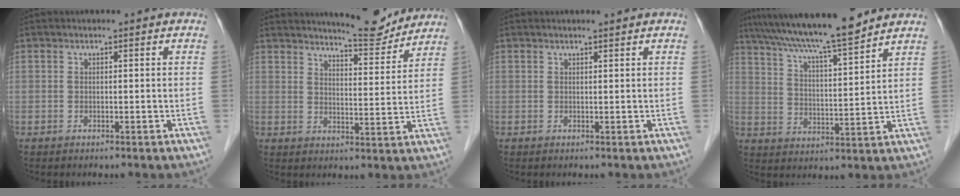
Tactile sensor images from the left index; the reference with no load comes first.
{"total": 8.7, "force": [8.4, 1.1, 2.0], "torque": [-0.034, -0.012, 0.114]}
{"total": 0.8, "force": [0.8, -0.1, 0.3], "torque": [-0.009, 0.002, 0.015]}
{"total": 14.5, "force": [12.6, 0.0, 7.1], "torque": [-0.124, 0.013, 0.202]}